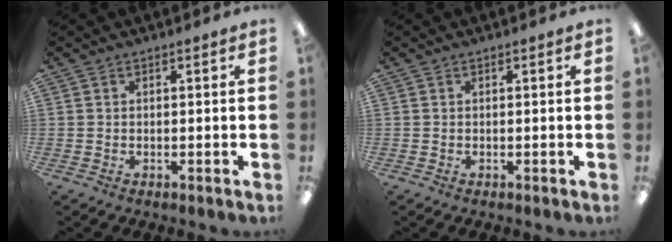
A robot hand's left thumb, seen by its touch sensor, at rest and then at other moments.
{"total": 0.0}